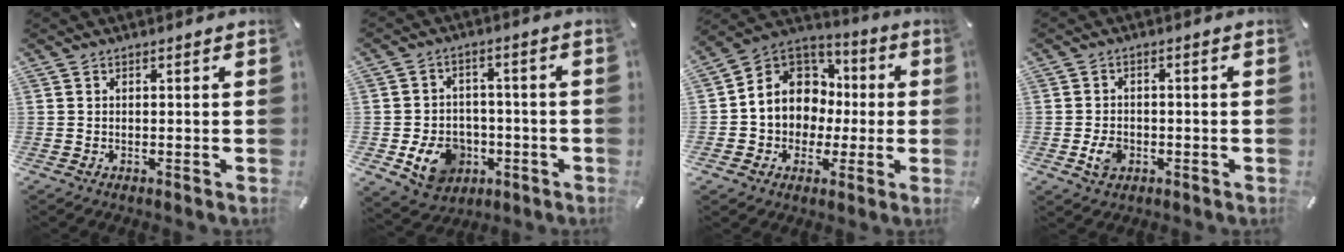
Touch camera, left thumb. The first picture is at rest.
{"total": 10.5, "force": [-3.4, 8.8, 4.8], "torque": [-0.096, 0.021, -0.054]}
{"total": 11.7, "force": [0.3, 11.1, 3.5], "torque": [-0.089, -0.006, 0.014]}
{"total": 4.3, "force": [-1.4, 3.3, 2.4], "torque": [-0.053, 0.004, -0.025]}